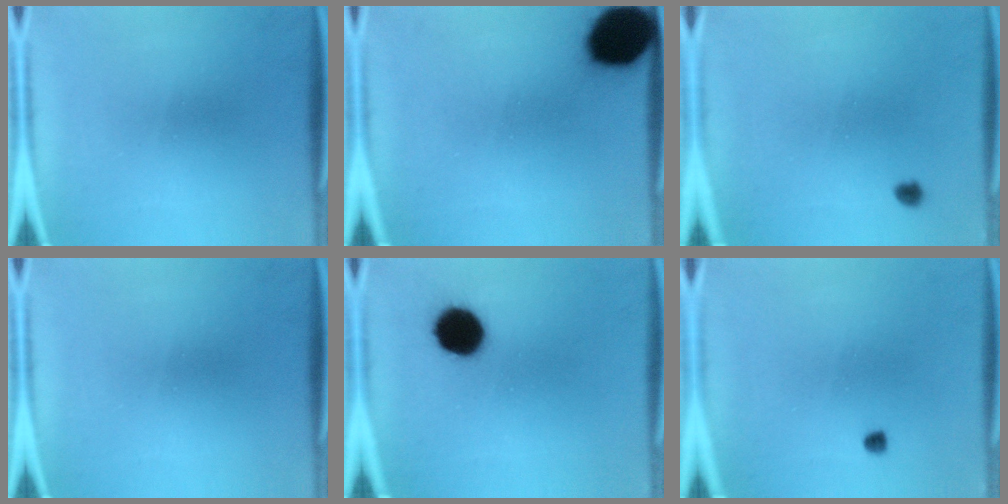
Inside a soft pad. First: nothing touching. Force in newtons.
{"total": 16.8}
{"total": 1.1}
{"total": 0.0}
{"total": 10.0}
{"total": 1.0}